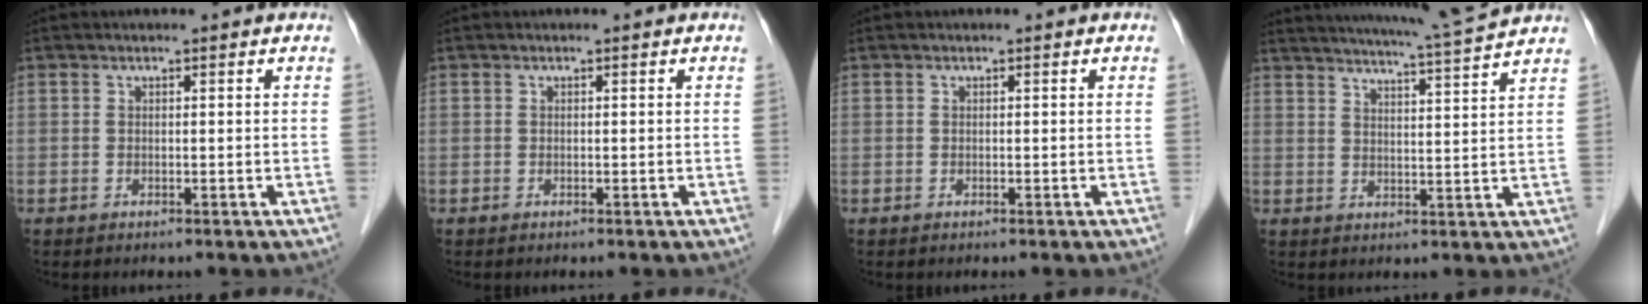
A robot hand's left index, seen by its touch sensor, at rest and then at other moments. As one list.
[{"total": 0.0}, {"total": 0.0}, {"total": 11.0, "force": [10.2, -1.8, 3.6], "torque": [-0.071, -0.018, 0.139]}]